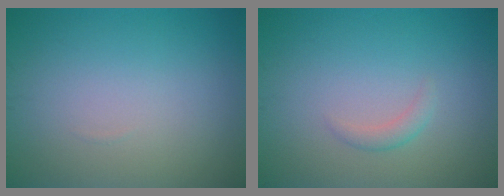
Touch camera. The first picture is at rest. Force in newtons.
{"total": 1.1, "press": 1.1, "slide": 0.1}